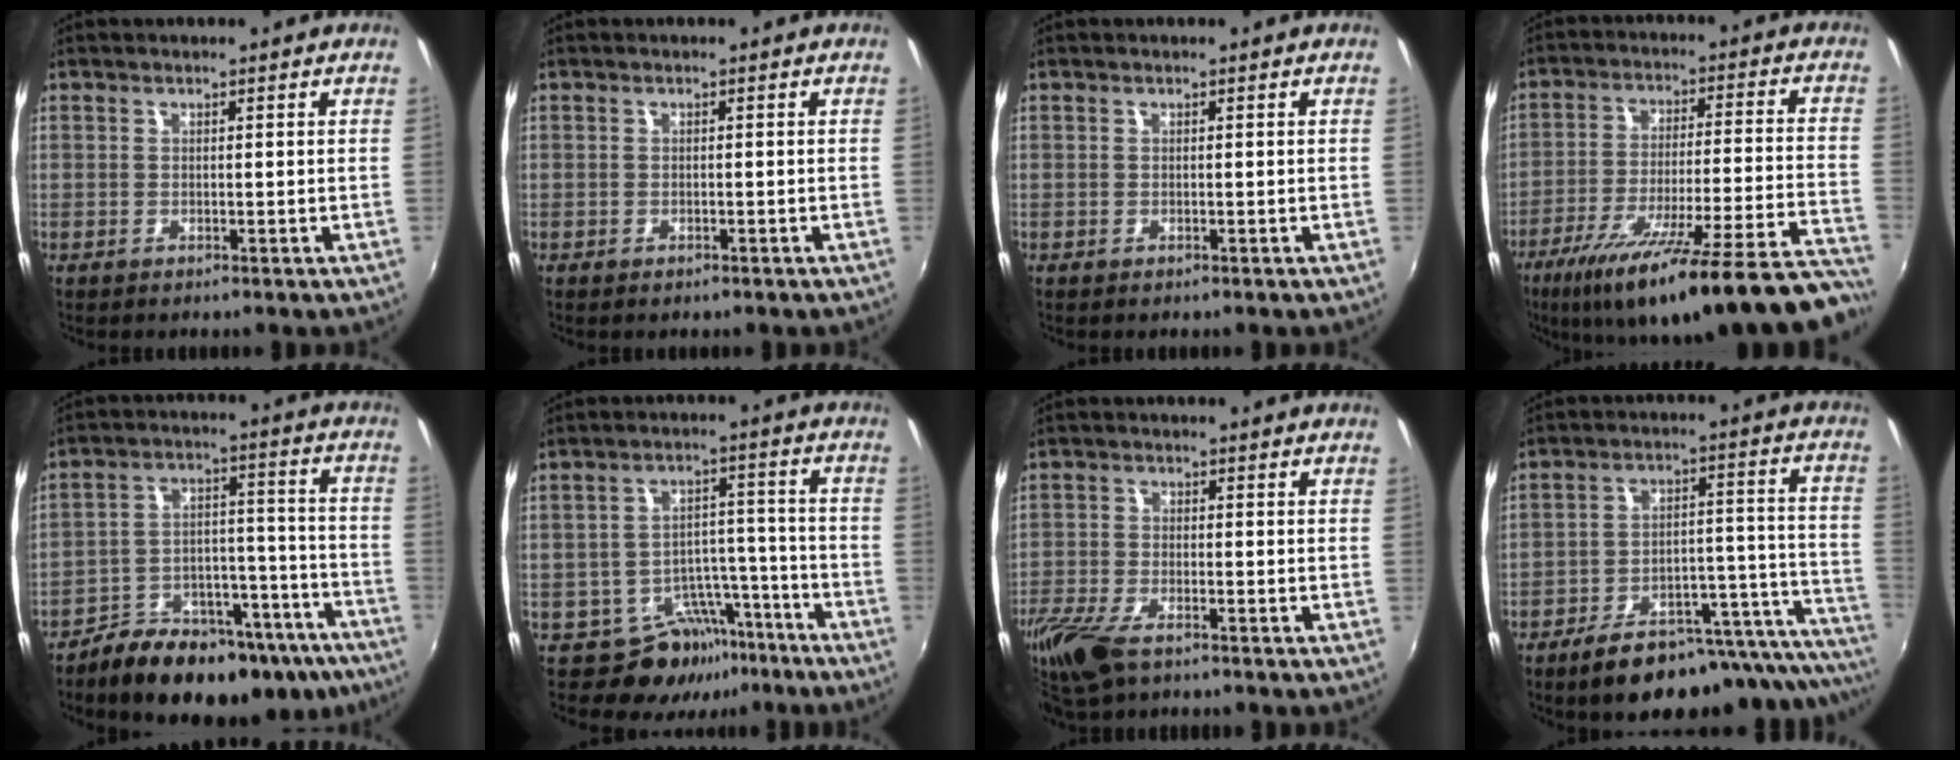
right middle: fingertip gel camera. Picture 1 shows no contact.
{"total": 0.9, "force": [-0.7, 0.5, 0.3], "torque": [-0.007, -0.004, -0.012]}
{"total": 0.0}
{"total": 28.7, "force": [-23.5, 1.7, 16.4], "torque": [-0.250, -0.077, -0.346]}
{"total": 23.7, "force": [-17.2, 10.6, 12.4], "torque": [-0.193, 0.012, -0.222]}
{"total": 7.2, "force": [-5.5, 4.6, 0.9], "torque": [-0.011, 0.026, -0.075]}
{"total": 9.9, "force": [-6.9, 3.7, 6.0], "torque": [-0.156, -0.033, -0.137]}
{"total": 25.5, "force": [-20.8, 7.4, 12.7], "torque": [-0.143, 0.006, -0.274]}